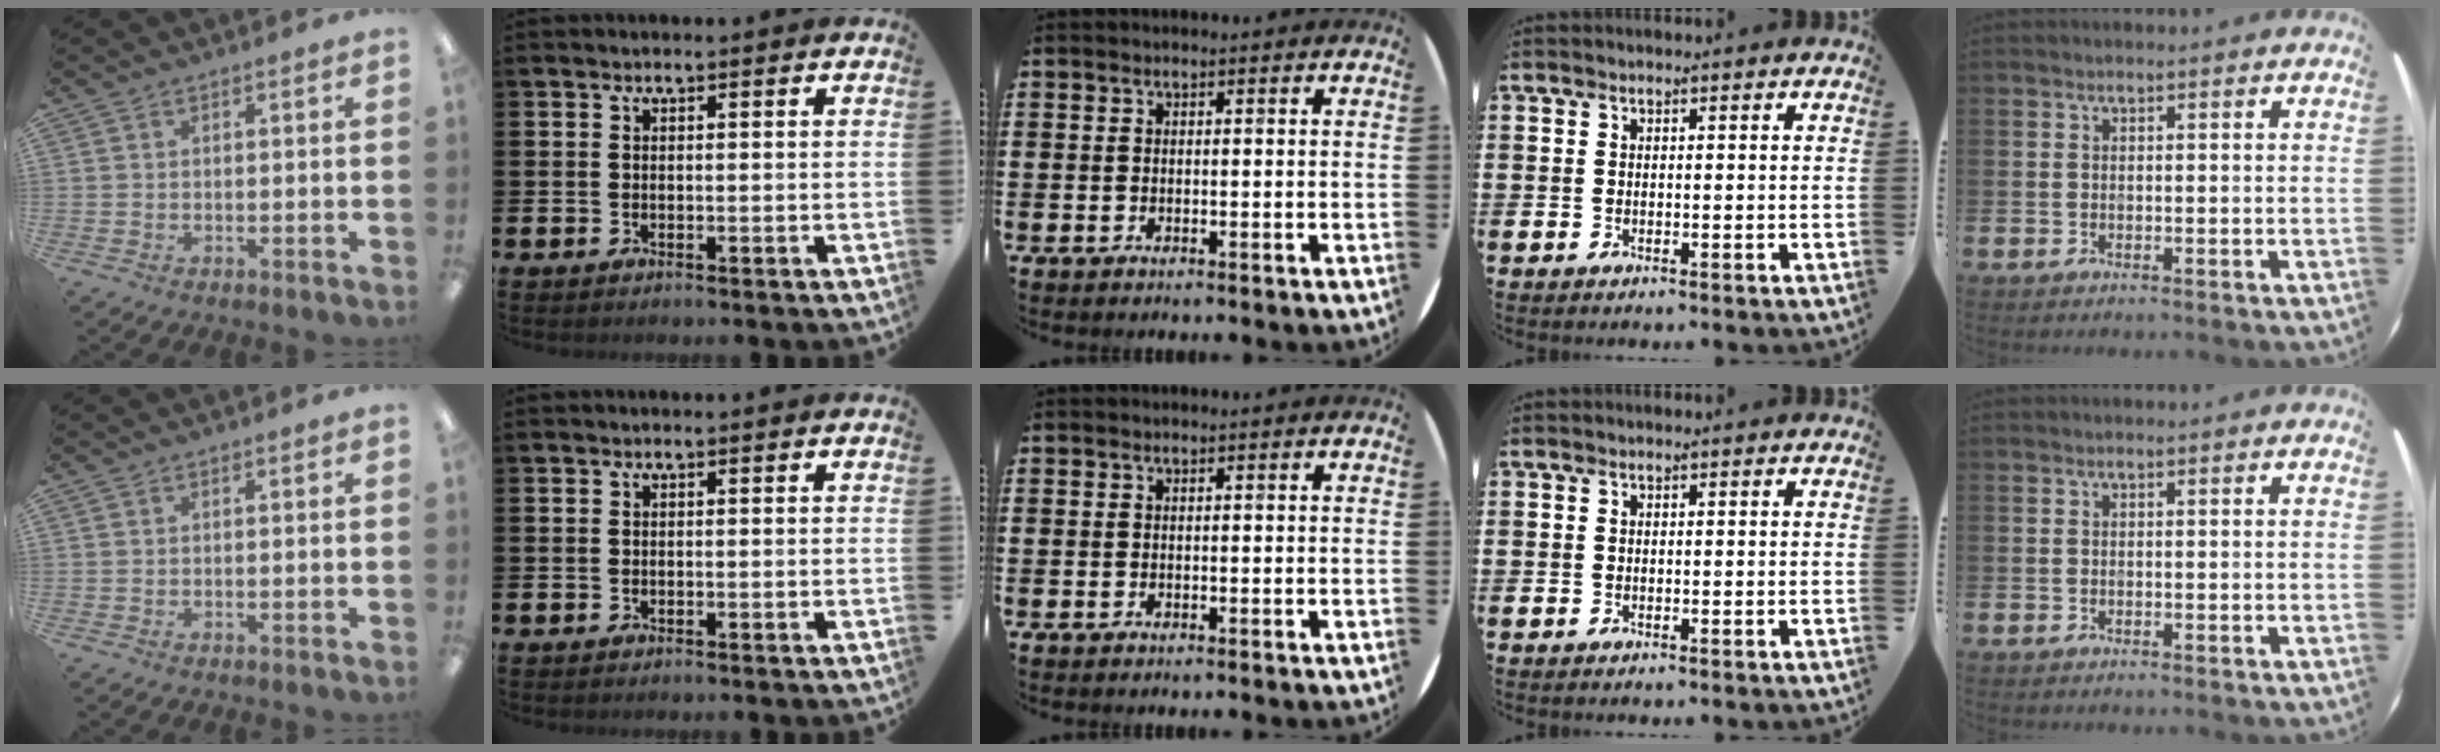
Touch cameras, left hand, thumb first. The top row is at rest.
{}